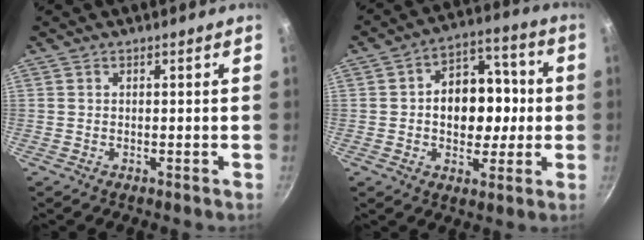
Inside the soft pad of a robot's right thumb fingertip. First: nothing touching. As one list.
[{"total": 14.1, "force": [-0.2, 10.3, 9.6], "torque": [-0.089, 0.025, -0.011]}]